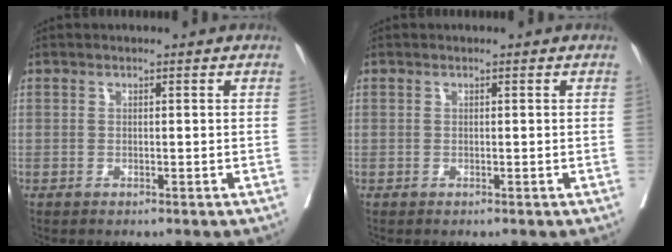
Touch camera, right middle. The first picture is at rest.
{"total": 0.0}